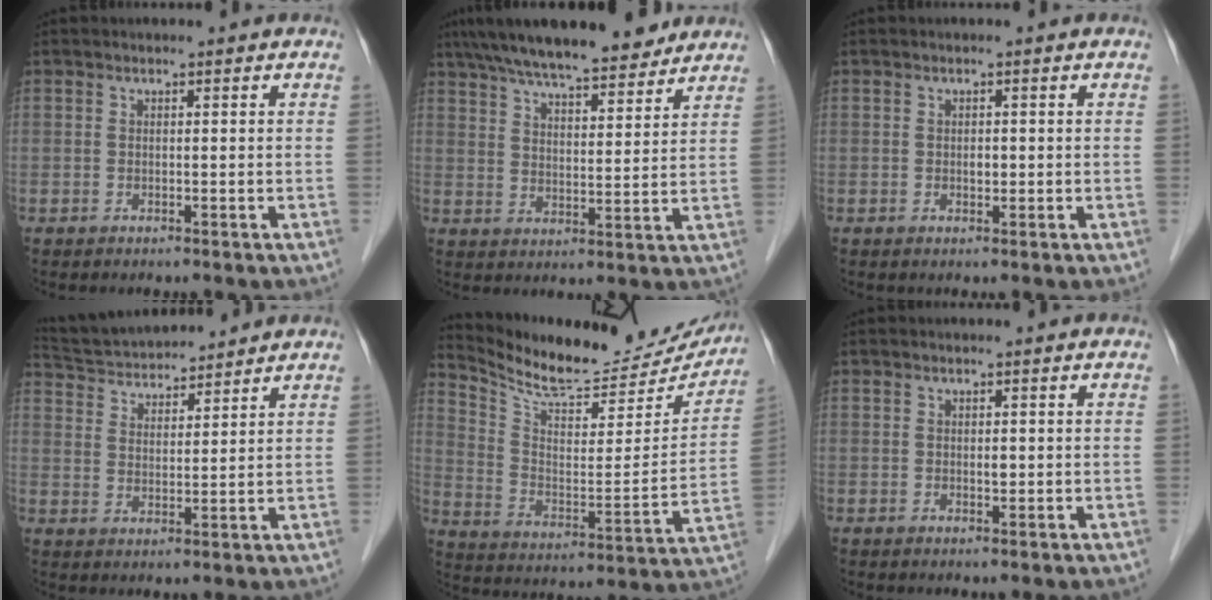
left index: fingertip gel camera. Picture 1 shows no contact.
{"total": 15.6, "force": [13.2, 3.1, 7.8], "torque": [-0.132, 0.026, 0.204]}
{"total": 1.0, "force": [-0.4, 0.6, 0.7], "torque": [-0.011, -0.003, -0.007]}
{"total": 11.7, "force": [11.1, 1.9, 3.3], "torque": [-0.065, 0.027, 0.190]}
{"total": 20.7, "force": [19.3, 5.1, 5.5], "torque": [-0.093, -0.046, 0.278]}
{"total": 0.8, "force": [-0.2, 0.4, 0.6], "torque": [-0.009, -0.004, -0.006]}